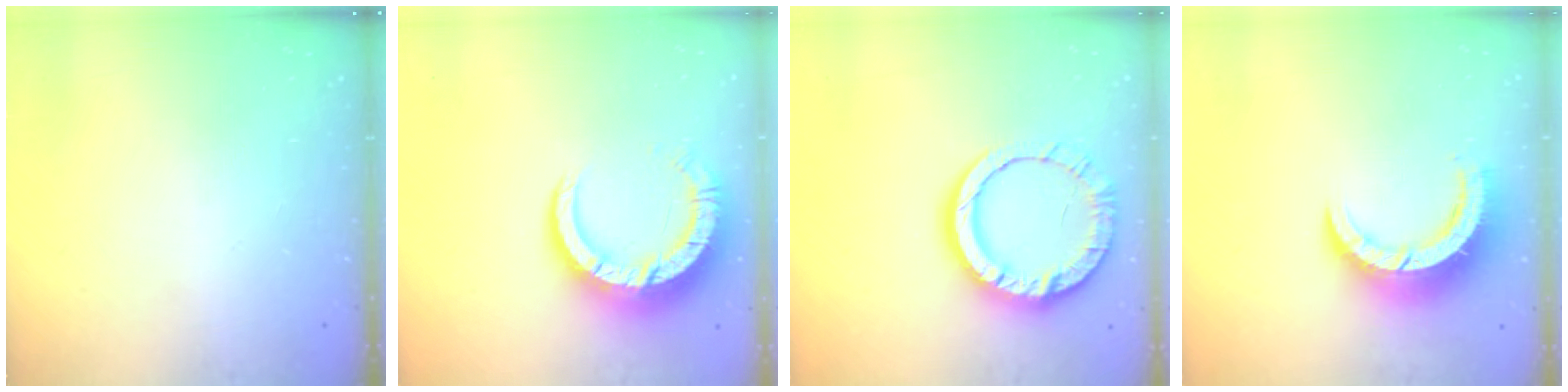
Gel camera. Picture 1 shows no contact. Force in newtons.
{"total": 11.8, "press": 11.7, "slide": 1.3}
{"total": 14.3, "press": 14.2, "slide": 1.7}
{"total": 10.3, "press": 10.2, "slide": 1.1}